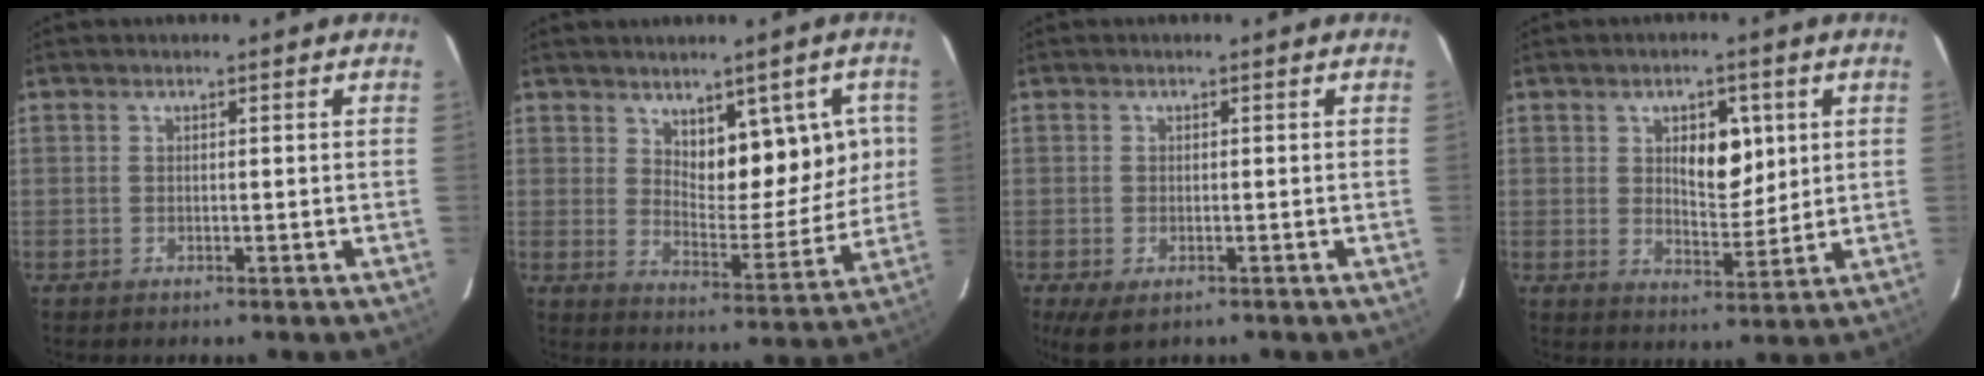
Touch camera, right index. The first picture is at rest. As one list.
[{"total": 10.6, "force": [3.6, 4.9, 8.7], "torque": [-0.105, 0.010, 0.063]}, {"total": 4.7, "force": [-2.8, 2.3, 3.0], "torque": [-0.057, -0.012, -0.040]}, {"total": 6.9, "force": [2.2, 3.4, 5.6], "torque": [-0.084, 0.003, 0.042]}]